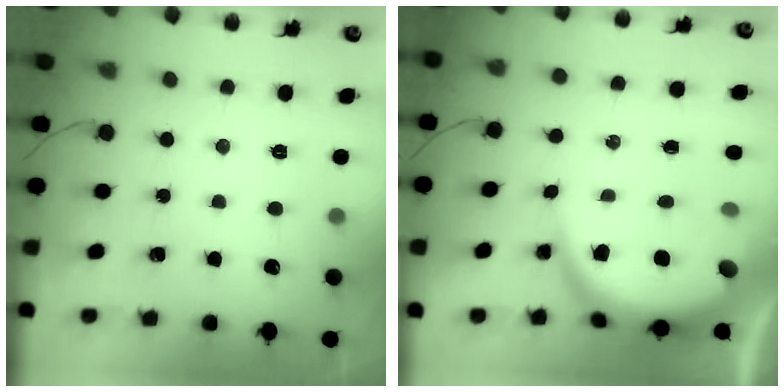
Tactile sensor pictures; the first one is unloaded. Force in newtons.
{"total": 9.2, "press": 9.2, "slide": 0.8}